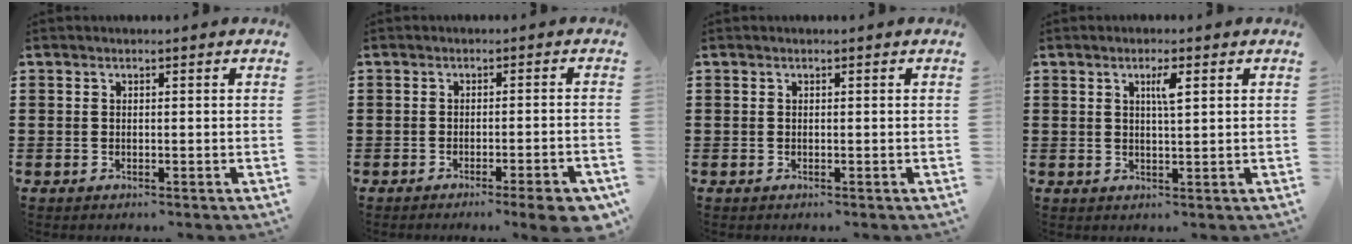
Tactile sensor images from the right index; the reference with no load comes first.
{"total": 3.4, "force": [-2.5, -0.2, 2.4], "torque": [-0.036, -0.010, -0.043]}
{"total": 0.0}
{"total": 2.6, "force": [1.0, 0.4, 2.4], "torque": [-0.042, -0.001, 0.013]}